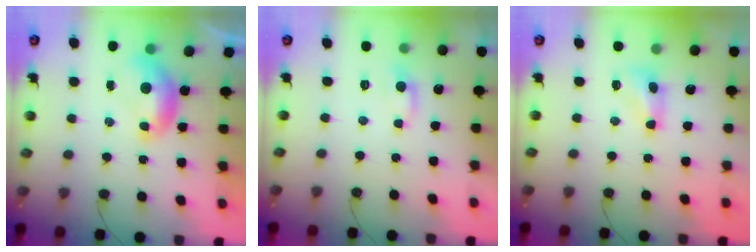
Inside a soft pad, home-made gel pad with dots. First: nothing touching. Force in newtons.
{"total": 0.0}
{"total": 2.8, "press": 2.8, "slide": 0.6}